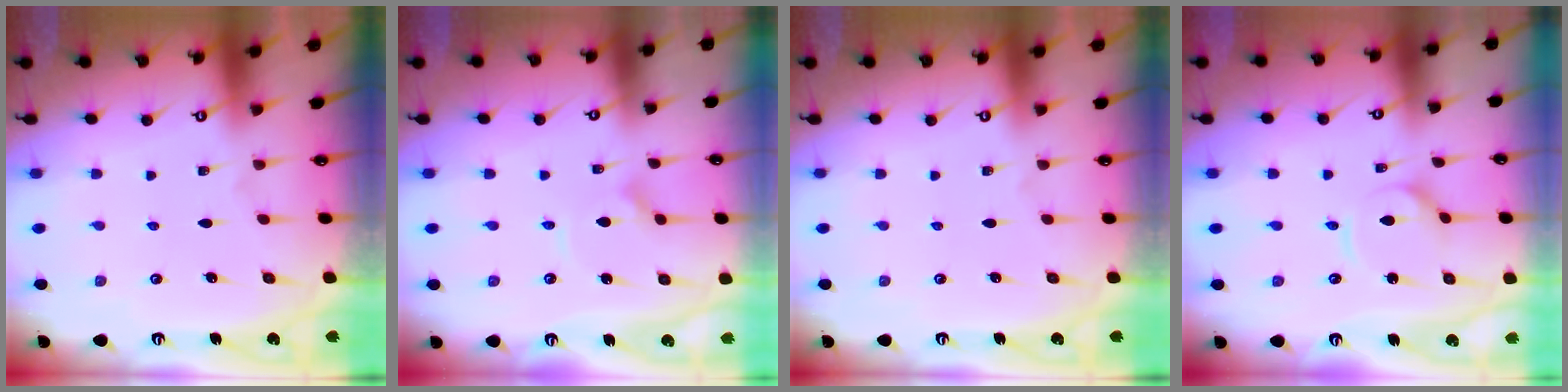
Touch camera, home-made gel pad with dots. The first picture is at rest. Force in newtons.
{"total": 3.0, "press": 3.0, "slide": 0.3}
{"total": 0.0}
{"total": 4.2, "press": 4.2, "slide": 0.3}